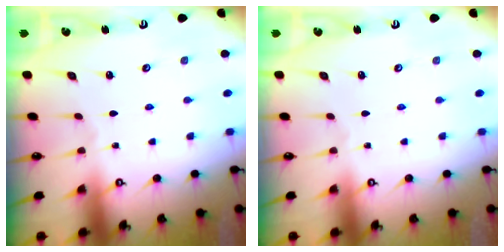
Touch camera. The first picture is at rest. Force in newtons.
{"total": 0.0}